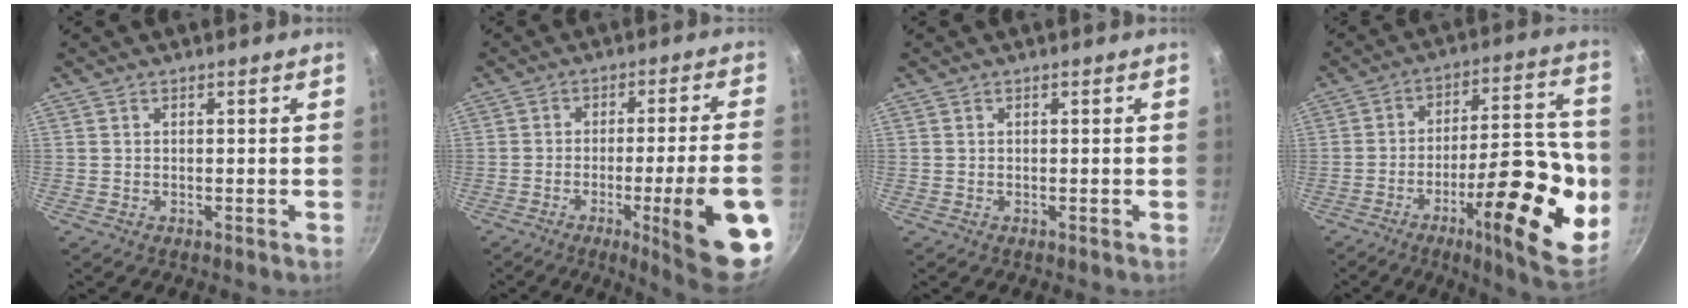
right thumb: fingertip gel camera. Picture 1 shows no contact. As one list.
[{"total": 18.9, "force": [-6.7, 2.7, 17.4], "torque": [-0.223, 0.023, -0.088]}, {"total": 0.0}, {"total": 24.7, "force": [-7.0, 7.9, 22.3], "torque": [-0.277, 0.024, -0.103]}]